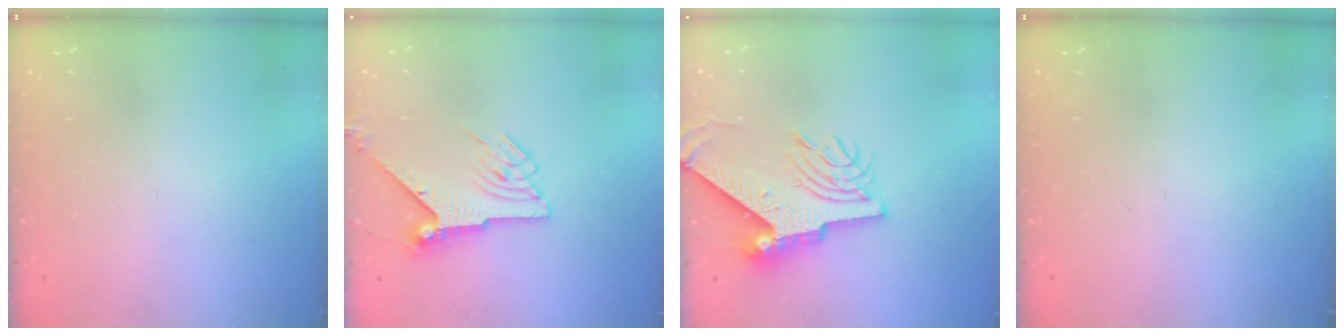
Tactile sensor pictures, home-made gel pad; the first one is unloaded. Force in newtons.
{"total": 8.3, "press": 8.3, "slide": 0.4}
{"total": 10.8, "press": 10.7, "slide": 1.4}
{"total": 0.0}